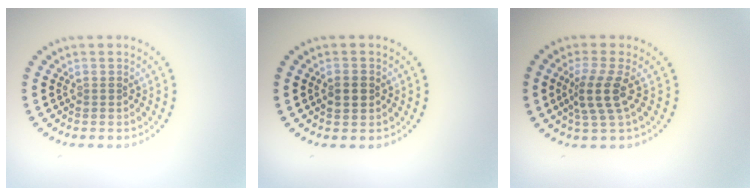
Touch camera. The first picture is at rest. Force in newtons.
{"total": 2.3, "press": 2.3, "slide": 0.2}
{"total": 3.2, "press": 2.4, "slide": 2.1}